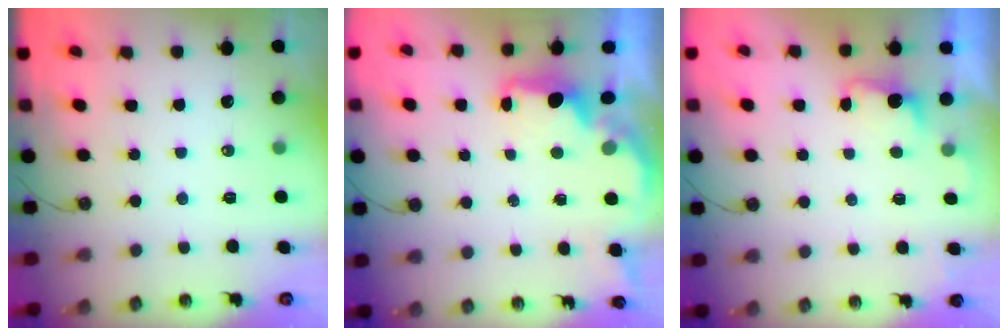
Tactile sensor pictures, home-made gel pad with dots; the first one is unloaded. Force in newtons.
{"total": 2.0, "press": 1.8, "slide": 0.8}
{"total": 1.9, "press": 1.6, "slide": 0.9}